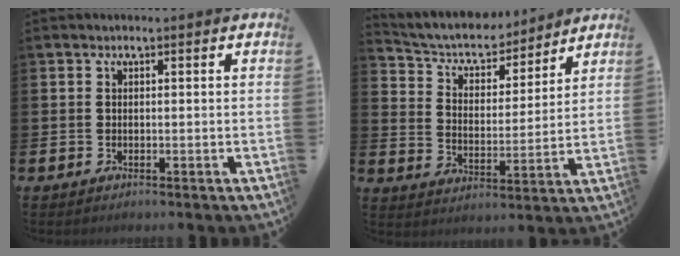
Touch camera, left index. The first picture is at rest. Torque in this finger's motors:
{"motor_torque": [1.00, -1.14, 0.34, 0.10]}